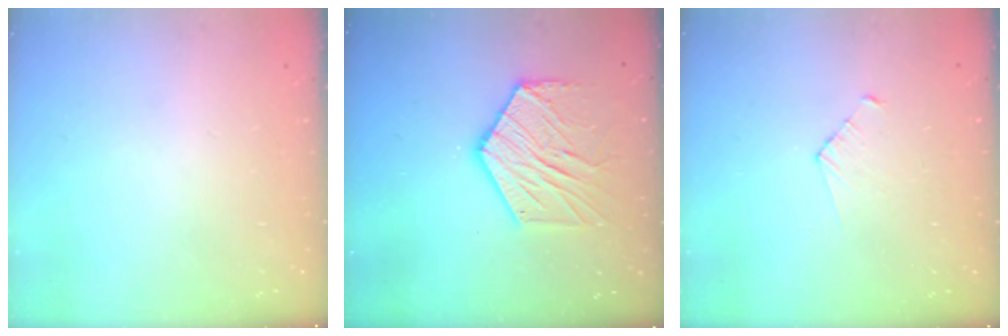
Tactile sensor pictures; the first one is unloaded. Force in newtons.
{"total": 14.3, "press": 14.2, "slide": 1.3}
{"total": 2.8, "press": 2.8, "slide": 0.2}